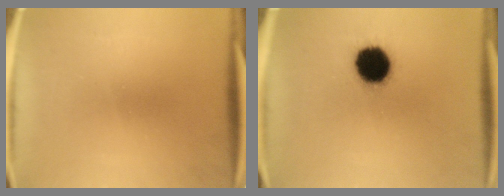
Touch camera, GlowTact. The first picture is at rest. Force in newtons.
{"total": 13.9}